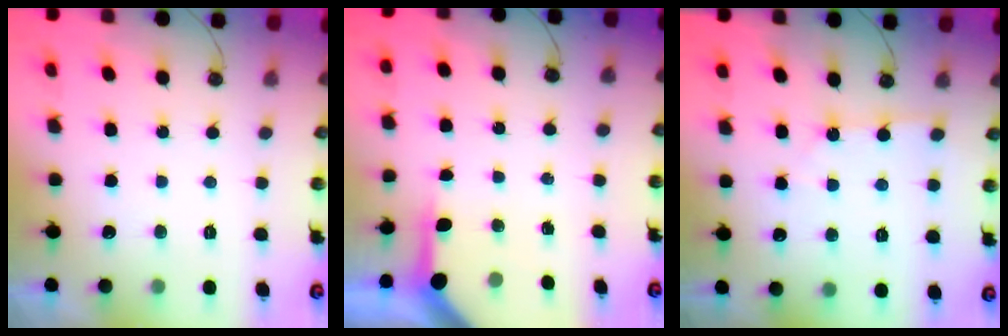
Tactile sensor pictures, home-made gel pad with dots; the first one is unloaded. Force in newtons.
{"total": 4.0, "press": 3.9, "slide": 0.4}
{"total": 4.7, "press": 4.7, "slide": 0.6}